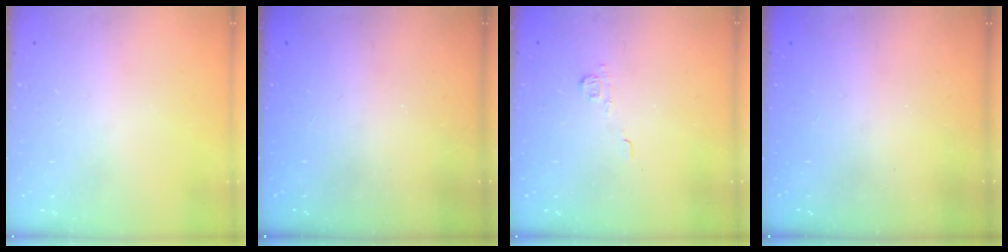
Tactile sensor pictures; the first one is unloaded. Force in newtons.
{"total": 2.3, "press": 2.2, "slide": 0.8}
{"total": 3.8, "press": 3.6, "slide": 1.1}
{"total": 2.3, "press": 2.2, "slide": 0.8}